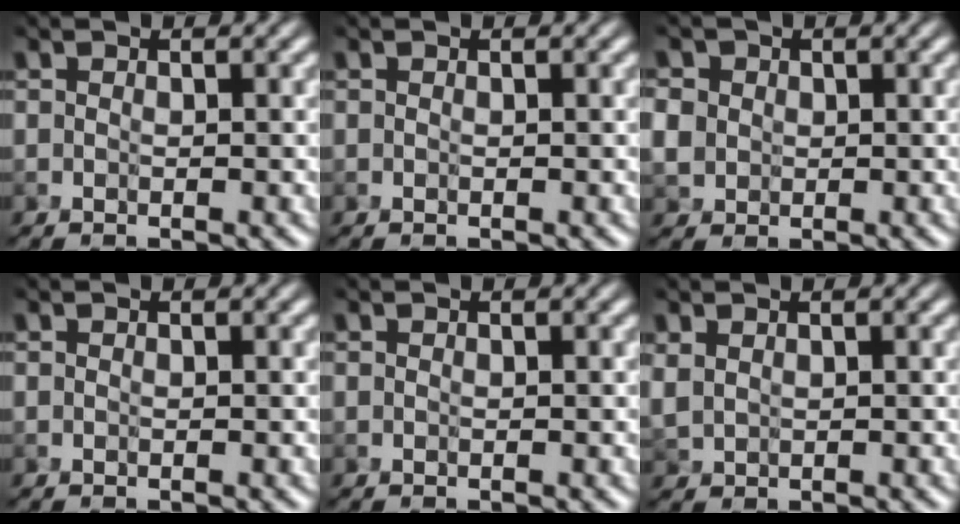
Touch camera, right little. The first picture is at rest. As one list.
[{"total": 0.0}, {"total": 3.2, "force": [0.6, 2.9, 1.3], "torque": [-0.053, 0.014, 0.017]}, {"total": 0.0}, {"total": 0.0}, {"total": 1.3, "force": [0.6, 0.9, 0.7], "torque": [-0.024, -0.002, 0.019]}]